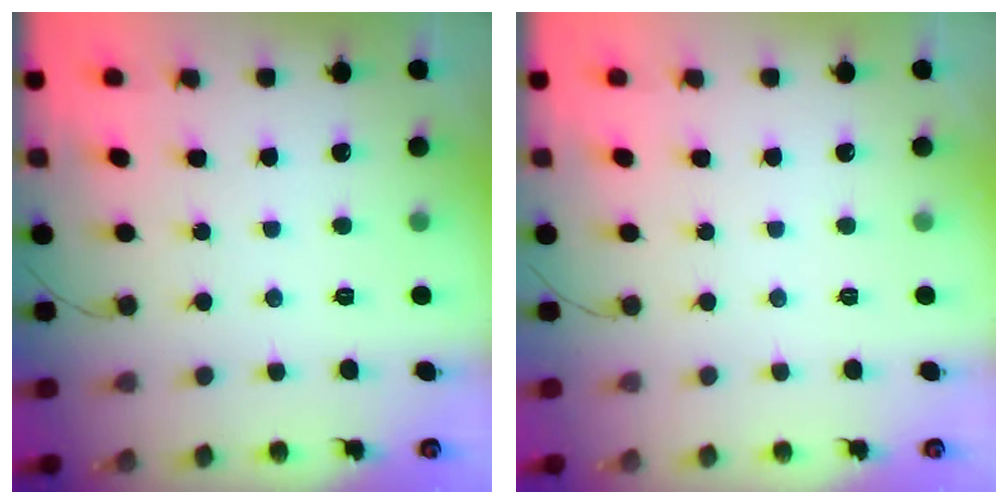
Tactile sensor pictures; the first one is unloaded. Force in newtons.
{"total": 0.0}